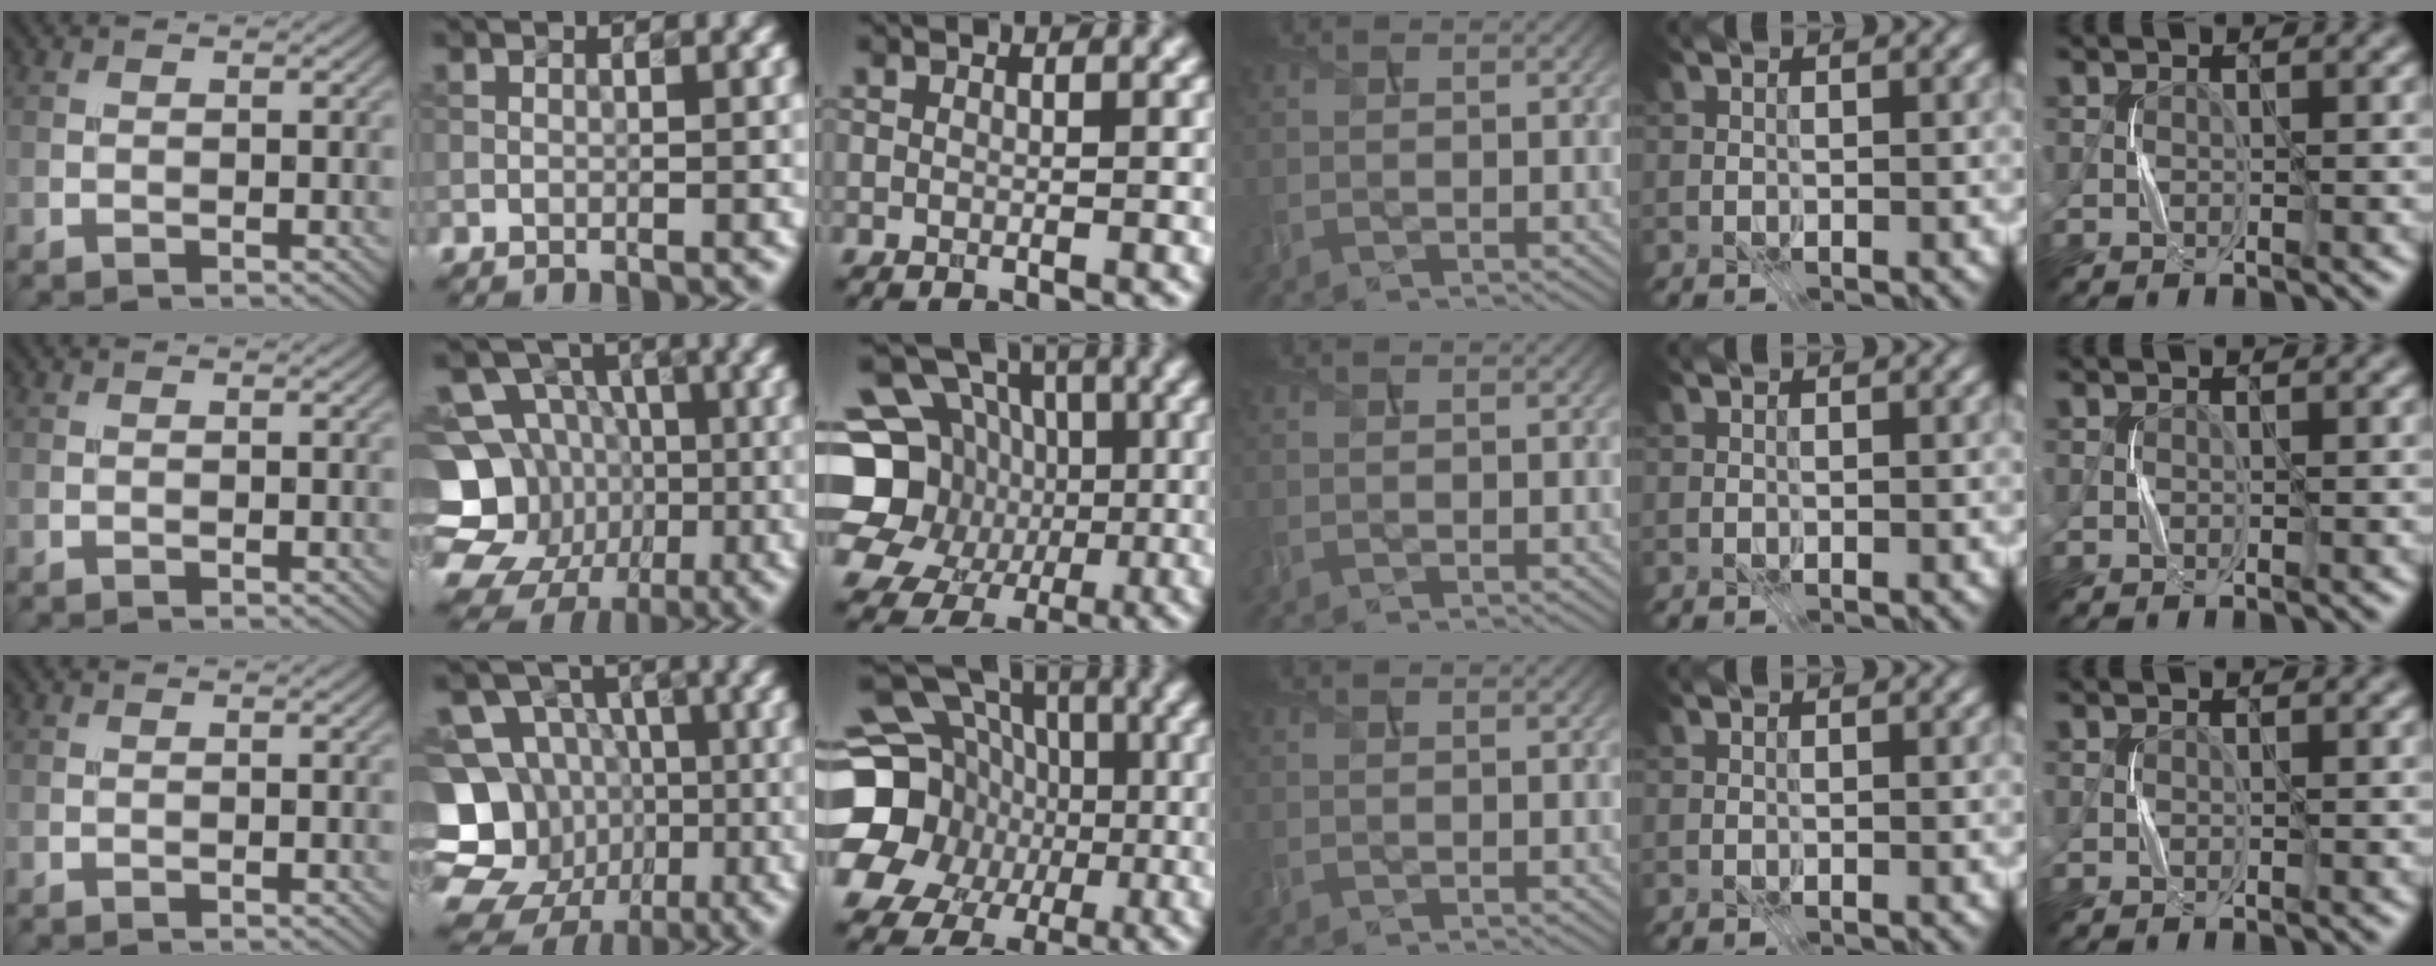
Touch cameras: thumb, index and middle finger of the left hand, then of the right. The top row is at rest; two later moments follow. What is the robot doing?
{"motion": "press", "object": "stapler"}